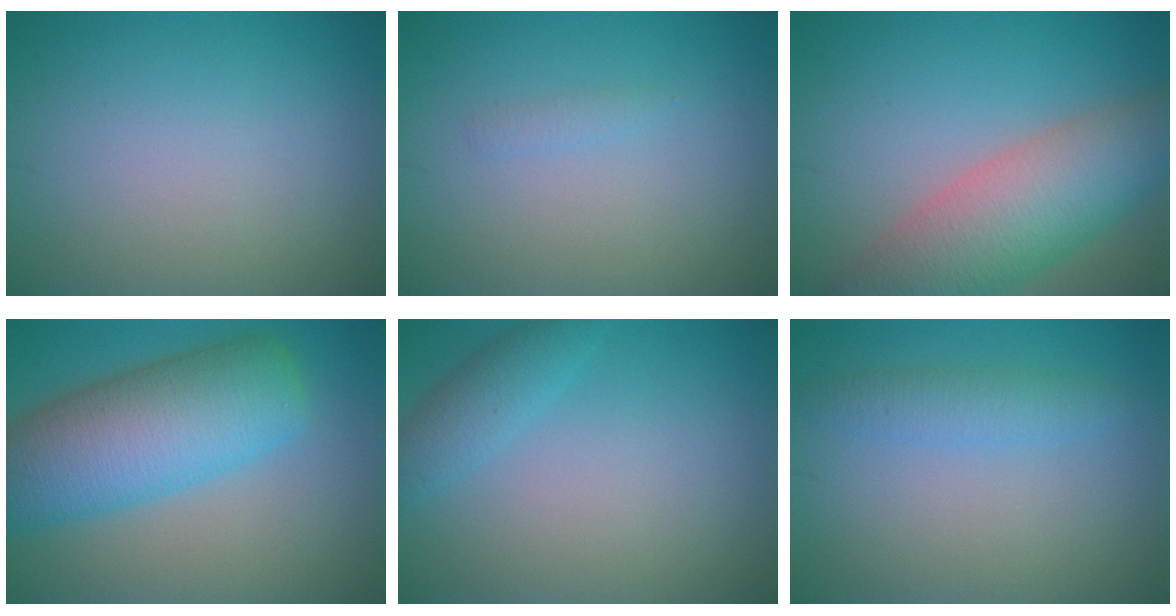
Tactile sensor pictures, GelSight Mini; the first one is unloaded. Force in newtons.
{"total": 0.7, "press": 0.7, "slide": 0.1}
{"total": 8.2, "press": 8.2, "slide": 0.4}
{"total": 10.0, "press": 10.0, "slide": 0.3}
{"total": 2.4, "press": 2.4, "slide": 0.1}
{"total": 2.2, "press": 2.2, "slide": 0.2}